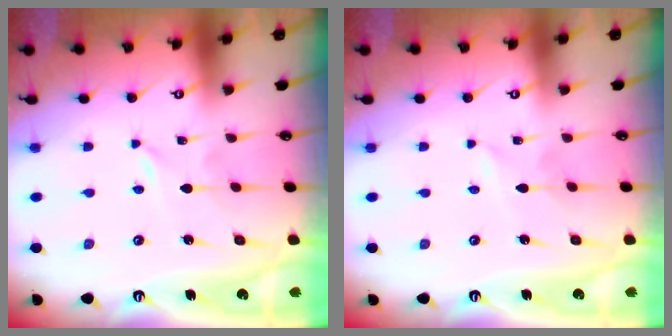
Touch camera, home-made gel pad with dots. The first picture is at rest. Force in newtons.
{"total": 1.6, "press": 1.6, "slide": 0.1}